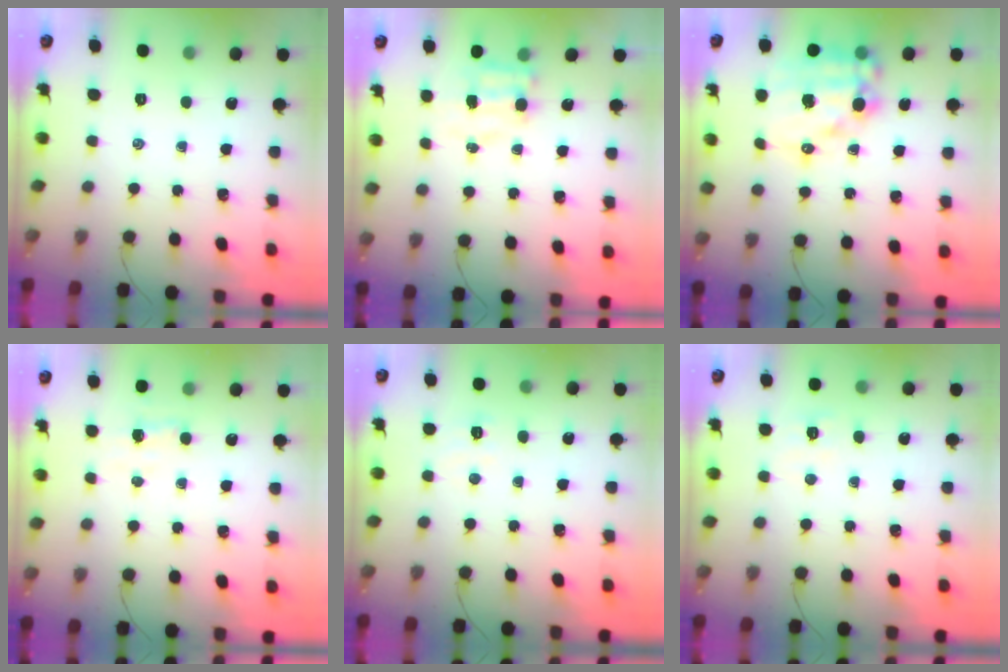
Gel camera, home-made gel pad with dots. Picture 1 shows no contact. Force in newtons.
{"total": 4.8, "press": 4.8, "slide": 0.6}
{"total": 15.7, "press": 15.4, "slide": 3.1}
{"total": 2.7, "press": 2.6, "slide": 0.7}
{"total": 3.9, "press": 3.7, "slide": 1.1}
{"total": 5.8, "press": 5.6, "slide": 1.4}